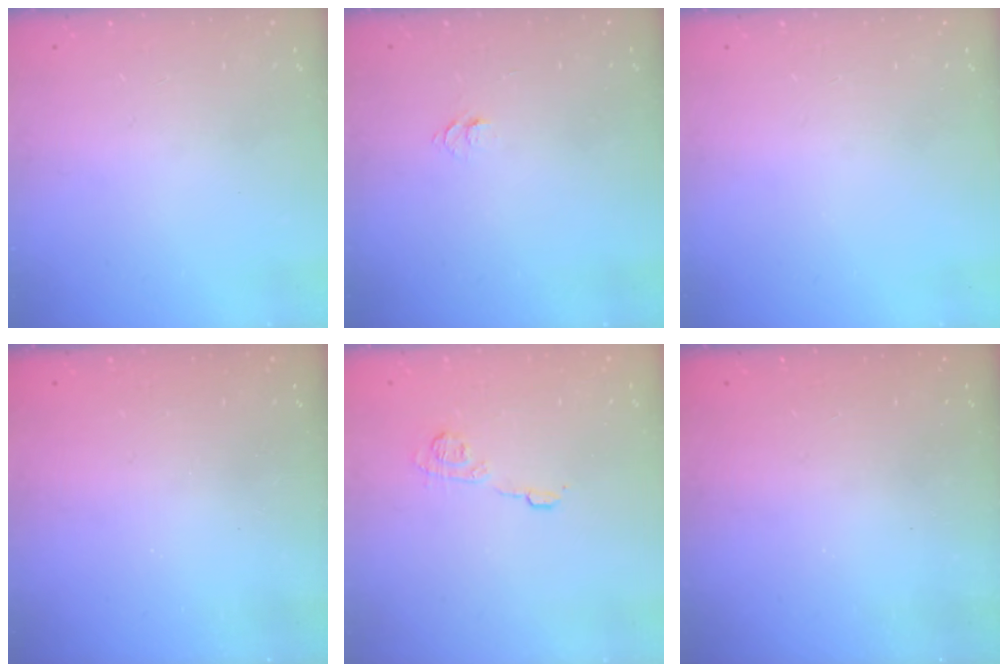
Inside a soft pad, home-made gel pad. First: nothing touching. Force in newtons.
{"total": 4.7, "press": 4.6, "slide": 0.5}
{"total": 0.0}
{"total": 2.6, "press": 2.5, "slide": 0.9}
{"total": 7.7, "press": 7.6, "slide": 1.2}
{"total": 2.6, "press": 2.4, "slide": 0.8}